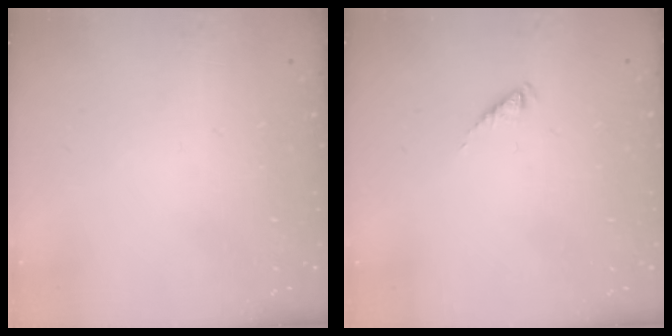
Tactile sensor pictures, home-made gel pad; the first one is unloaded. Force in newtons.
{"total": 2.3, "press": 2.3, "slide": 0.3}